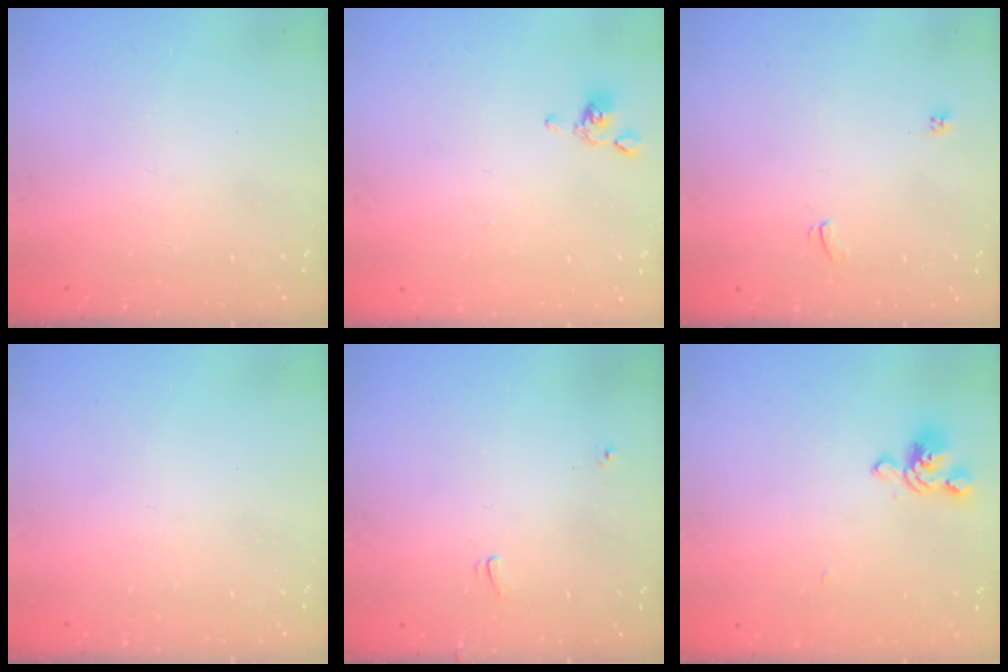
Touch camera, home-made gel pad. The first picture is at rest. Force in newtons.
{"total": 2.2, "press": 2.2, "slide": 0.2}
{"total": 1.1, "press": 1.0, "slide": 0.4}
{"total": 0.0}
{"total": 5.4, "press": 5.4, "slide": 0.1}
{"total": 1.2, "press": 0.2, "slide": 1.1}